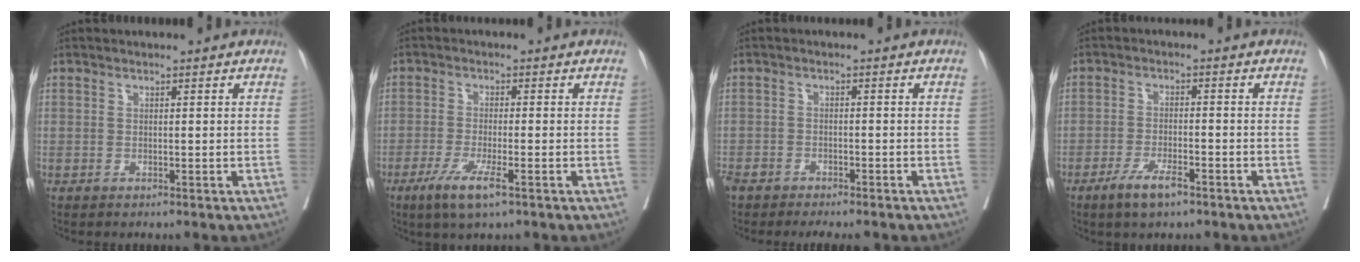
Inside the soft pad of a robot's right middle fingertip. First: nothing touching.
{"total": 5.6, "force": [-3.1, 0.6, 4.6], "torque": [-0.090, -0.013, -0.055]}
{"total": 8.1, "force": [-6.8, 2.8, 3.3], "torque": [-0.056, -0.005, -0.099]}
{"total": 4.8, "force": [-3.2, 1.1, 3.4], "torque": [-0.068, -0.003, -0.056]}